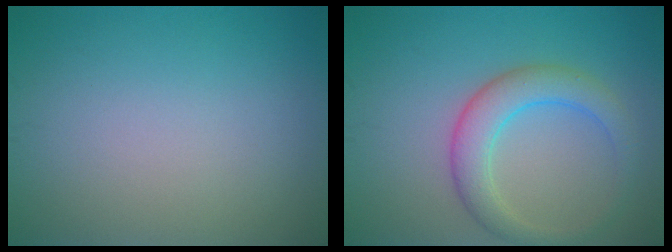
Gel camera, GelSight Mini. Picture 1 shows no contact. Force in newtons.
{"total": 4.3, "press": 4.3, "slide": 0.3}